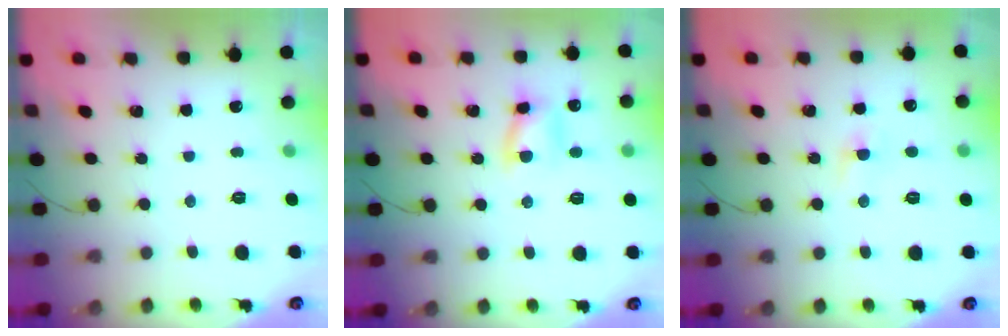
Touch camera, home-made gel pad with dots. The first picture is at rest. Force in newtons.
{"total": 6.6, "press": 6.6, "slide": 0.7}
{"total": 1.4, "press": 1.1, "slide": 0.8}